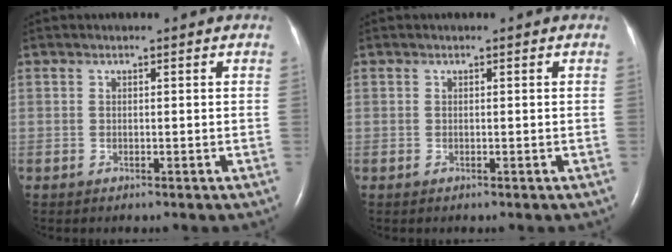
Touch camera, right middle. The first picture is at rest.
{"total": 0.0}